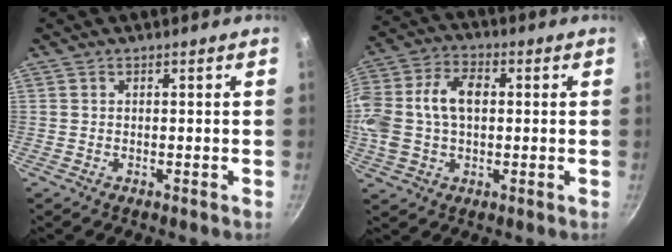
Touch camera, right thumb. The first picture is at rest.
{"total": 16.2, "force": [1.2, 11.0, 11.8], "torque": [-0.237, 0.036, 0.013]}